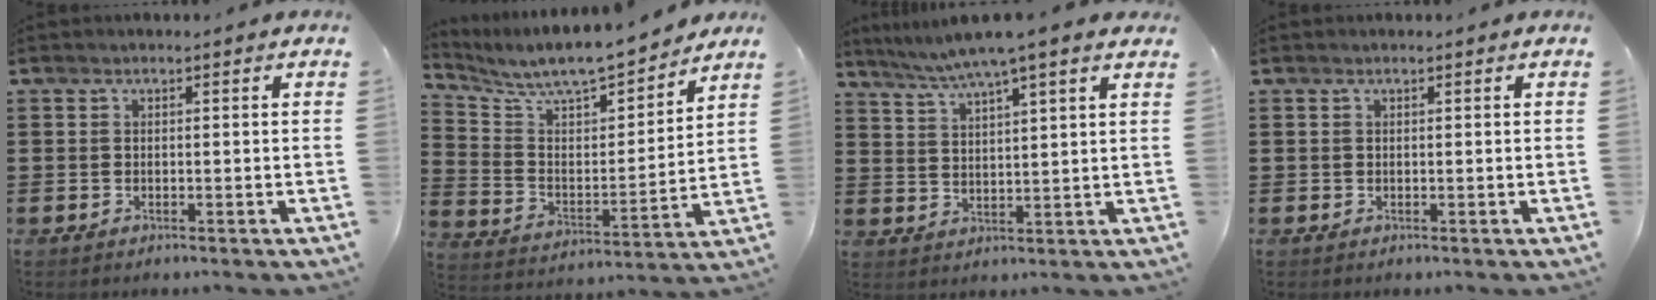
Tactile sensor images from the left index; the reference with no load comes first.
{"total": 8.0, "force": [7.5, 1.0, 2.8], "torque": [-0.089, -0.056, 0.126]}
{"total": 6.0, "force": [4.9, -0.1, 3.5], "torque": [-0.080, -0.018, 0.085]}
{"total": 0.0}